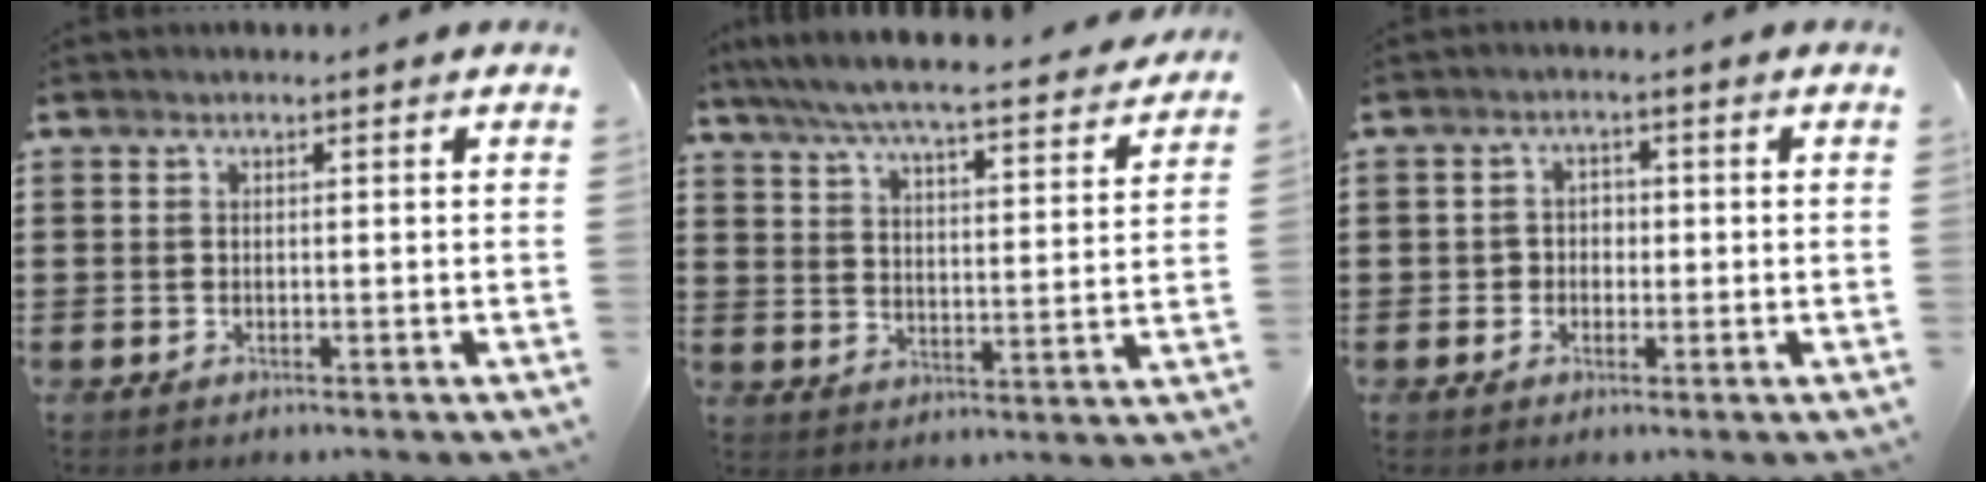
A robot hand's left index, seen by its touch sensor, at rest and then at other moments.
{"total": 6.2, "force": [5.8, -0.2, 2.1], "torque": [-0.068, -0.043, 0.096]}
{"total": 2.3, "force": [-0.5, 2.1, 0.8], "torque": [-0.023, 0.008, -0.014]}